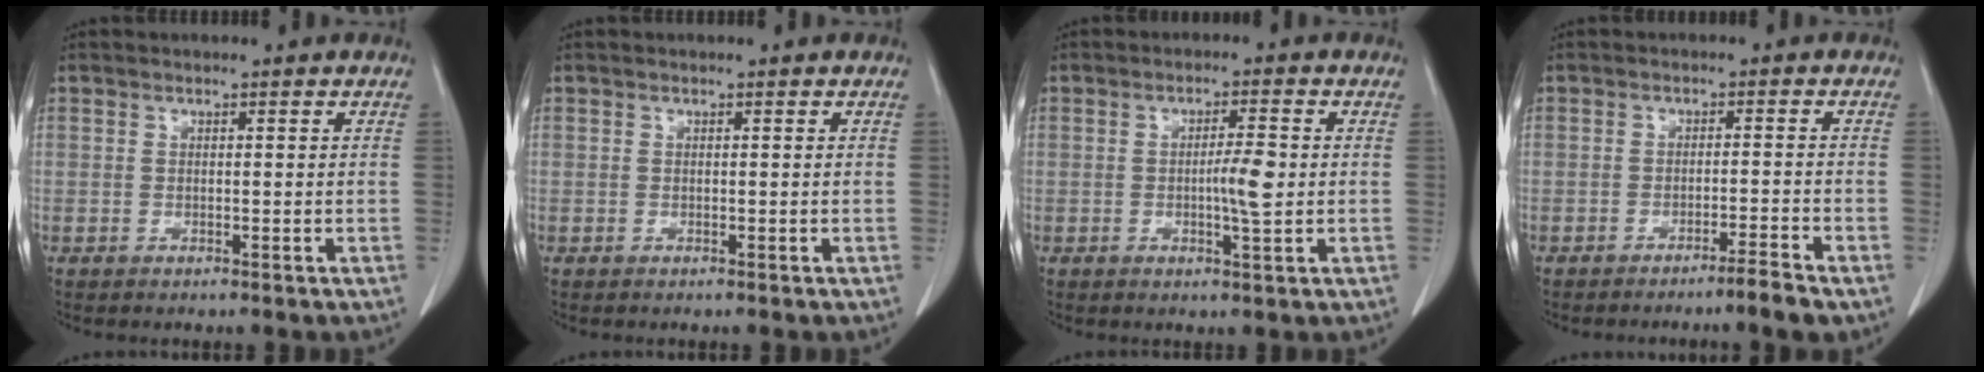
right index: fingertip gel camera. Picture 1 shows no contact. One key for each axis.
{"total": 0.0}
{"total": 4.5, "fx": -0.3, "fy": 0.4, "fz": 4.5, "tx": -0.074, "ty": -0.001, "tz": -0.004}
{"total": 3.4, "fx": -2.8, "fy": -0.6, "fz": 2.0, "tx": -0.030, "ty": -0.004, "tz": -0.046}